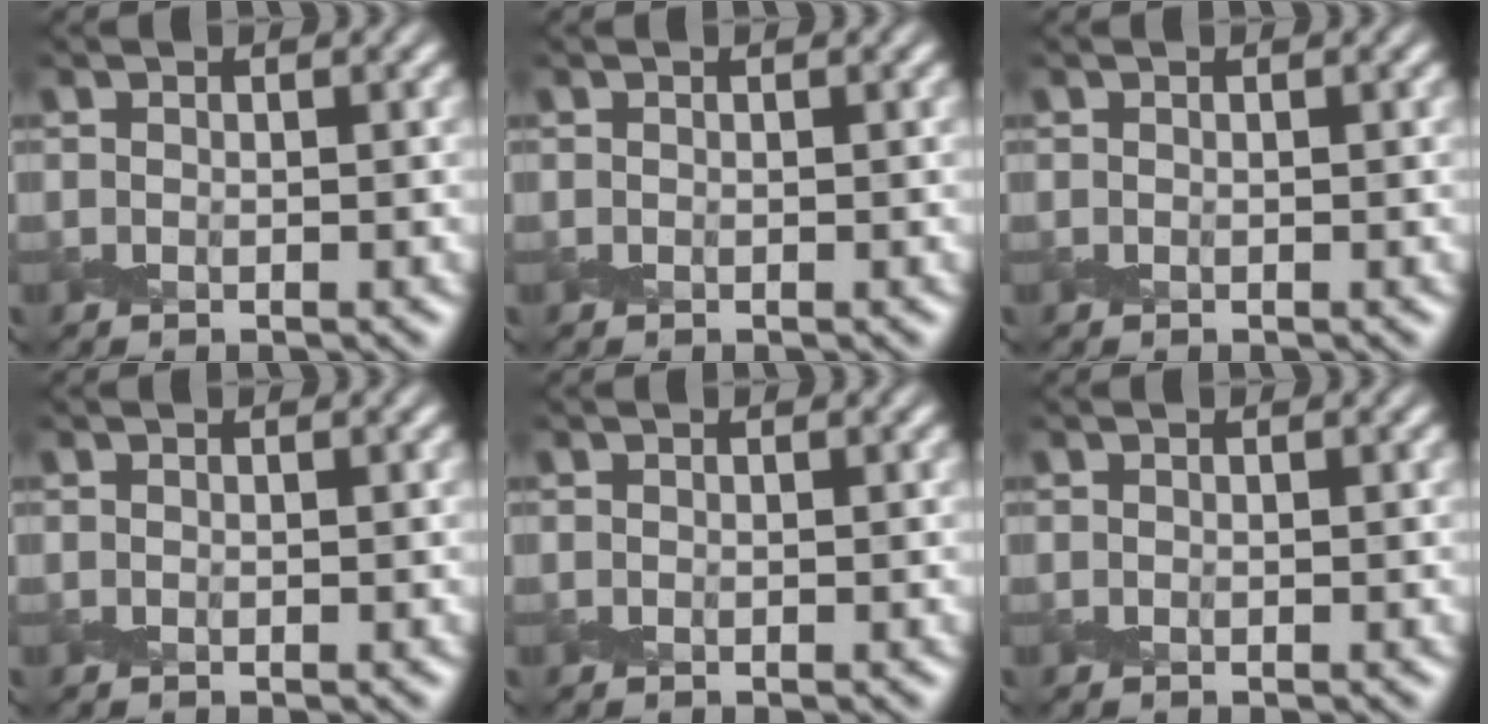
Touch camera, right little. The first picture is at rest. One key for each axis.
{"total": 0.0}
{"total": 0.0}
{"total": 0.0}
{"total": 0.0}
{"total": 0.0}